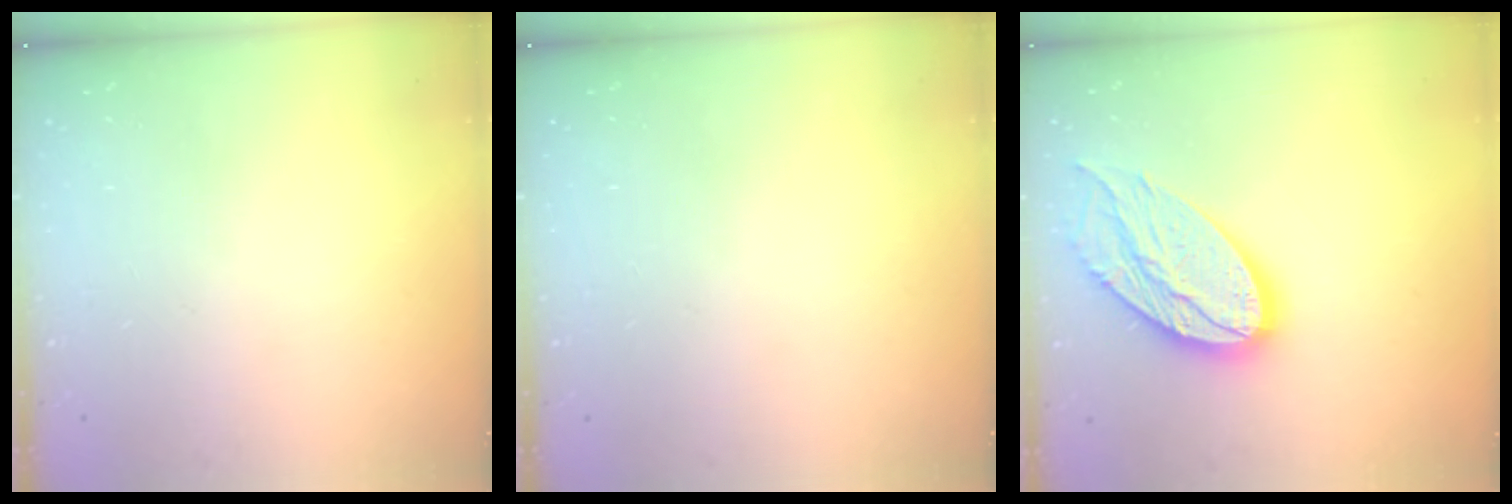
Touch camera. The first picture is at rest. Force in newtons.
{"total": 0.0}
{"total": 18.8, "press": 18.7, "slide": 1.6}